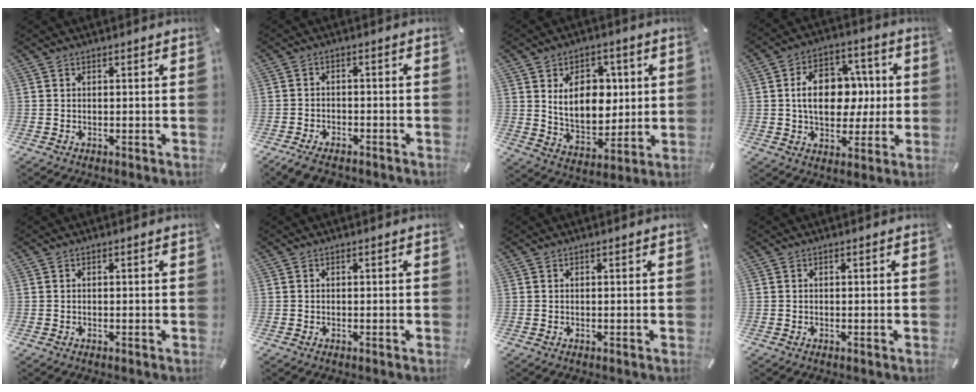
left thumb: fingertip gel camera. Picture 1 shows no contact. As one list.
[{"total": 4.2, "force": [-3.3, 1.9, 1.7], "torque": [-0.039, 0.014, -0.067]}, {"total": 13.3, "force": [3.3, 9.4, 8.8], "torque": [-0.143, 0.002, 0.061]}, {"total": 14.4, "force": [0.8, 10.6, 9.7], "torque": [-0.154, 0.010, 0.016]}, {"total": 0.0}, {"total": 0.0}, {"total": 0.0}, {"total": 0.0}]